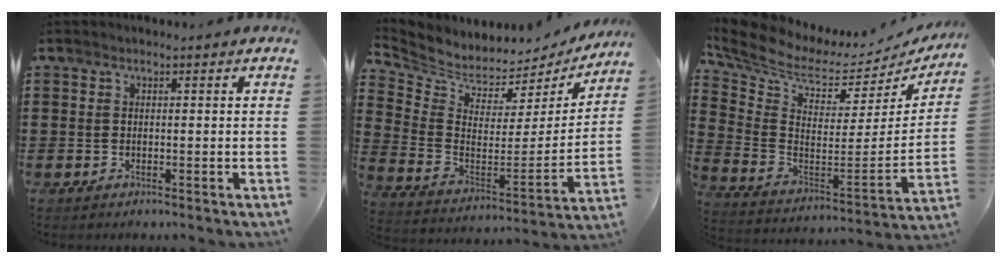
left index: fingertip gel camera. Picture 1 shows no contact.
{"total": 4.4, "force": [4.0, 1.9, 0.0], "torque": [-0.035, -0.046, 0.067]}
{"total": 5.1, "force": [4.1, 2.3, 2.1], "torque": [-0.071, -0.048, 0.066]}